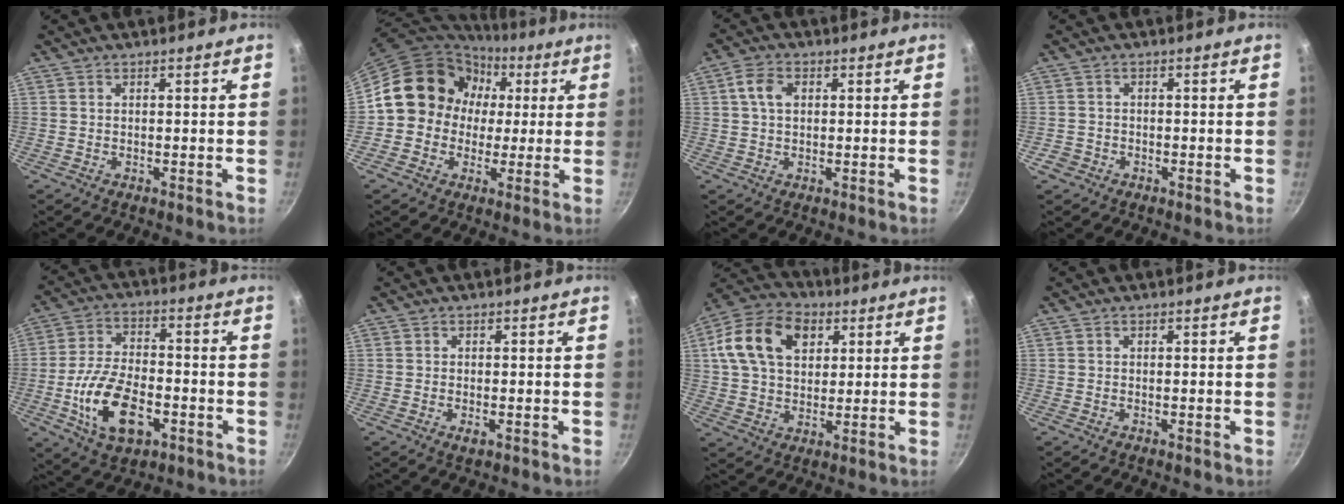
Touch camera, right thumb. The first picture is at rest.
{"total": 14.9, "force": [2.0, 13.6, 6.0], "torque": [-0.054, 0.026, 0.016]}
{"total": 4.4, "force": [0.9, 3.0, 3.2], "torque": [-0.056, 0.009, 0.012]}
{"total": 2.3, "force": [-1.2, 1.9, 0.6], "torque": [-0.011, 0.013, -0.017]}
{"total": 14.7, "force": [-4.7, 8.1, 11.4], "torque": [-0.206, 0.023, -0.081]}
{"total": 1.3, "force": [-0.4, 0.6, 1.0], "torque": [-0.022, -0.002, -0.005]}
{"total": 15.4, "force": [4.9, 10.7, 9.8], "torque": [-0.159, 0.006, 0.073]}
{"total": 0.0}